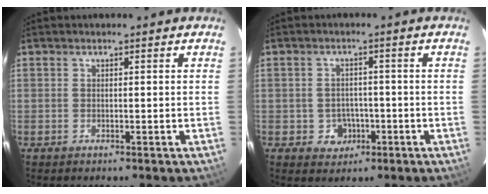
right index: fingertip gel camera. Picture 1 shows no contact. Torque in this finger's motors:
{"motor_torque": [0.18, -0.08, 0.01, 0.01]}